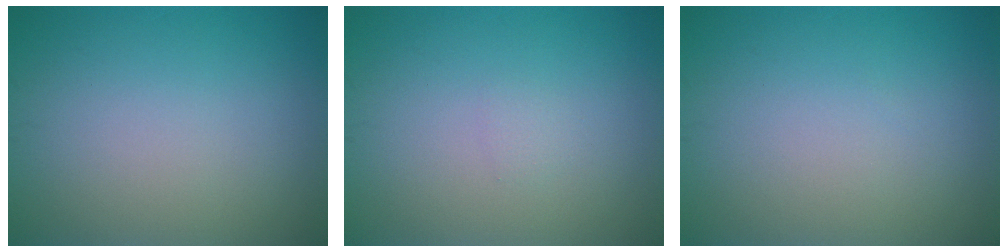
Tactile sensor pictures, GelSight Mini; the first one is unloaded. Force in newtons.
{"total": 0.5, "press": 0.5, "slide": 0.1}
{"total": 0.0}